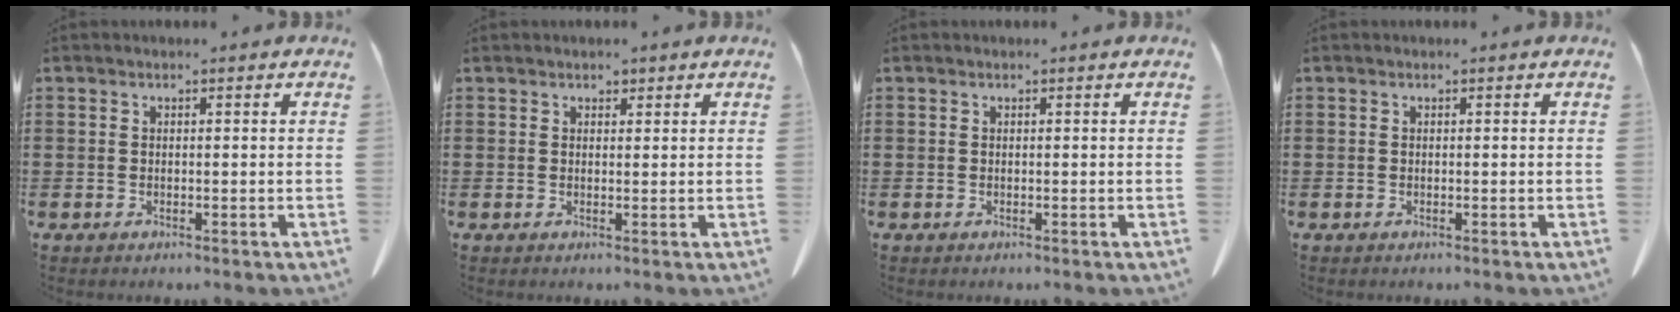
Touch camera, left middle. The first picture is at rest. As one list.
[{"total": 1.2, "force": [1.0, 0.6, 0.2], "torque": [-0.006, 0.004, 0.019]}, {"total": 0.0}, {"total": 0.0}]